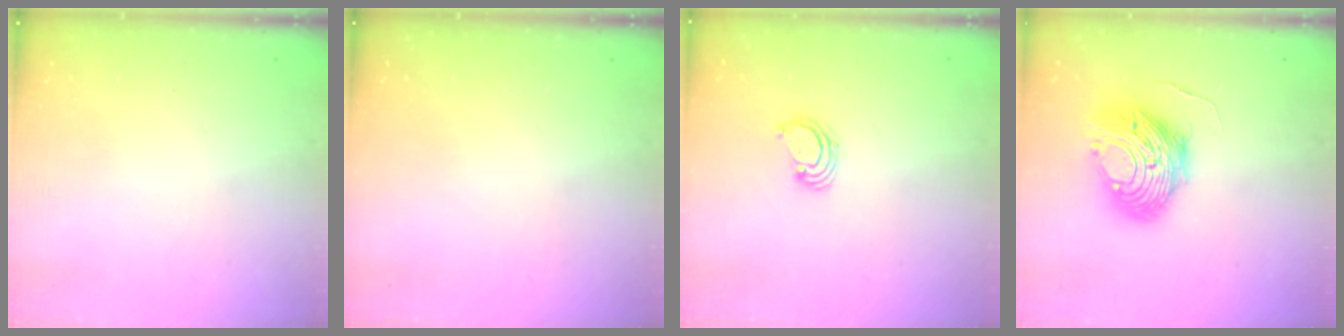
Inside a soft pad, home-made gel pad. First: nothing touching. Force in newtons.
{"total": 0.0}
{"total": 3.3, "press": 3.3, "slide": 0.3}
{"total": 13.0, "press": 12.9, "slide": 1.4}